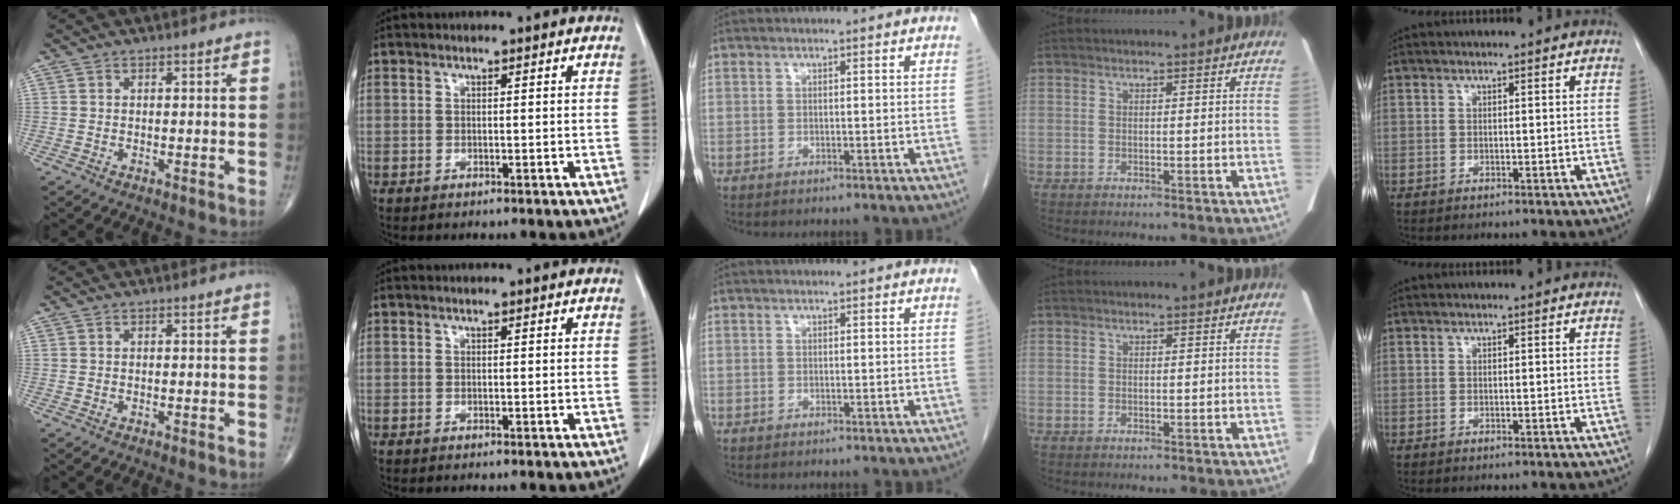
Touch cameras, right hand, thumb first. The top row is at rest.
{}